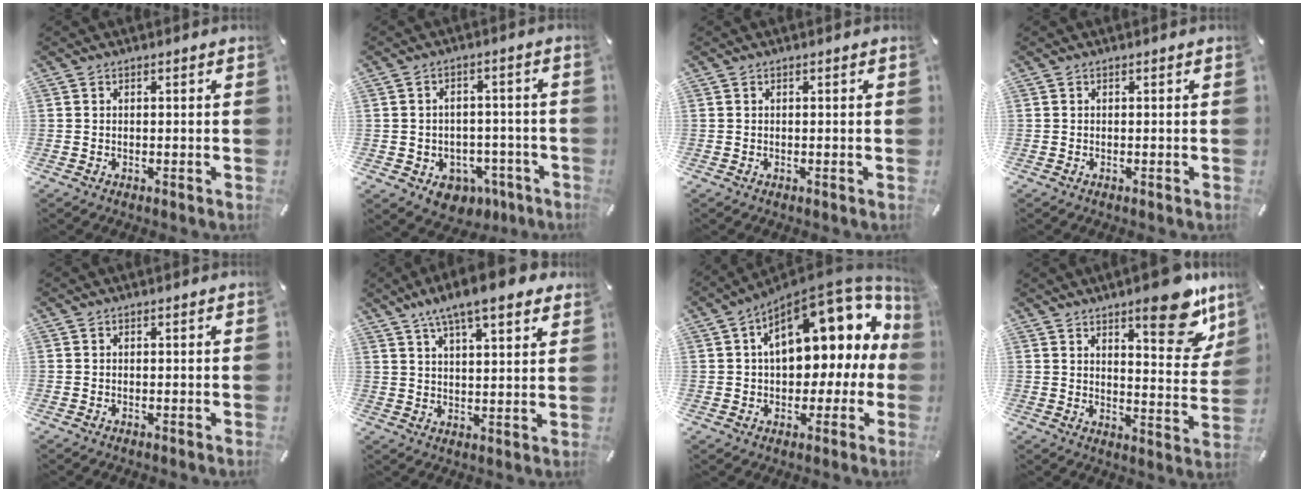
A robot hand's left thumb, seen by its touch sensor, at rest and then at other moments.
{"total": 5.6, "force": [-1.4, 5.1, 1.8], "torque": [-0.024, 0.006, -0.024]}
{"total": 0.0}
{"total": 0.0}
{"total": 0.0}
{"total": 10.8, "force": [8.1, 3.1, 6.5], "torque": [-0.112, -0.033, 0.140]}
{"total": 17.5, "force": [6.9, 9.9, 12.6], "torque": [-0.170, -0.045, 0.115]}
{"total": 15.8, "force": [10.2, 5.6, 10.6], "torque": [-0.125, -0.071, 0.163]}